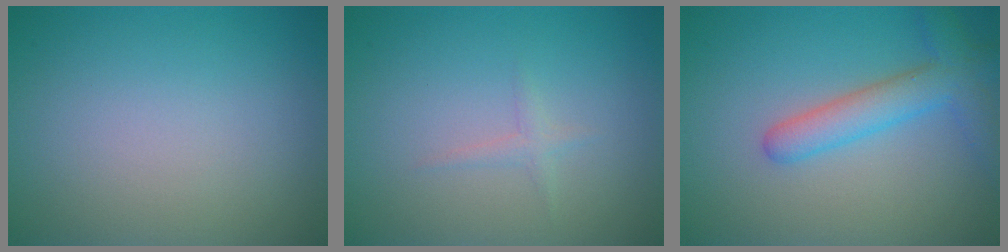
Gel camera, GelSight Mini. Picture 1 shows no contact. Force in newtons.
{"total": 0.9, "press": 0.8, "slide": 0.0}
{"total": 4.0, "press": 4.0, "slide": 0.2}